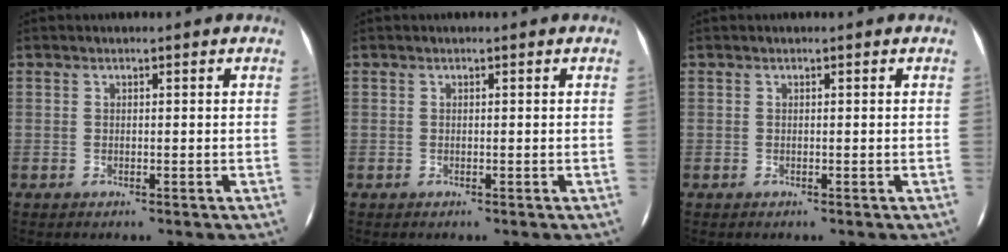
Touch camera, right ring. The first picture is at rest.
{"total": 0.0}
{"total": 0.0}